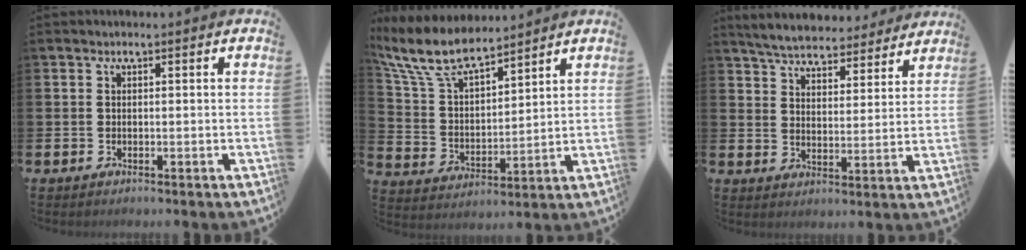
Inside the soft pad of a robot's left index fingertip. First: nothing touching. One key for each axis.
{"total": 9.1, "fx": 8.2, "fy": 2.4, "fz": 3.4, "tx": -0.102, "ty": -0.038, "tz": 0.149}
{"total": 6.1, "fx": 5.9, "fy": 1.1, "fz": 0.9, "tx": -0.037, "ty": -0.038, "tz": 0.103}